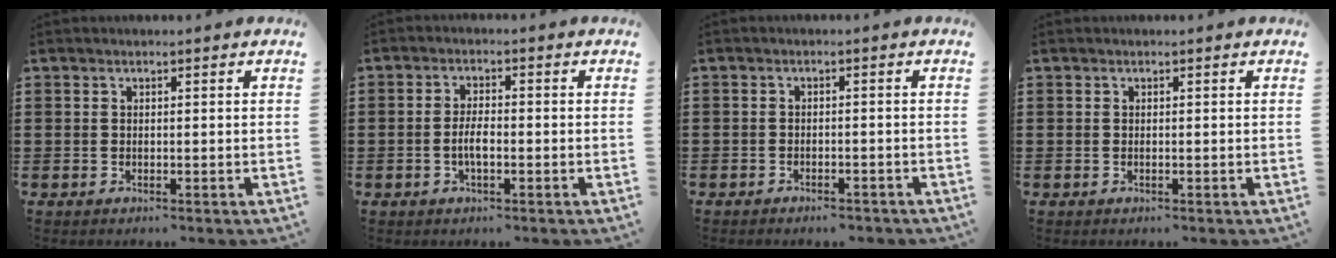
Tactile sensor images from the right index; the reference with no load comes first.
{"total": 3.2, "force": [-0.9, 0.9, 2.9], "torque": [-0.069, -0.005, -0.021]}
{"total": 1.8, "force": [-1.8, 0.2, 0.0], "torque": [-0.007, 0.002, -0.038]}
{"total": 0.0}